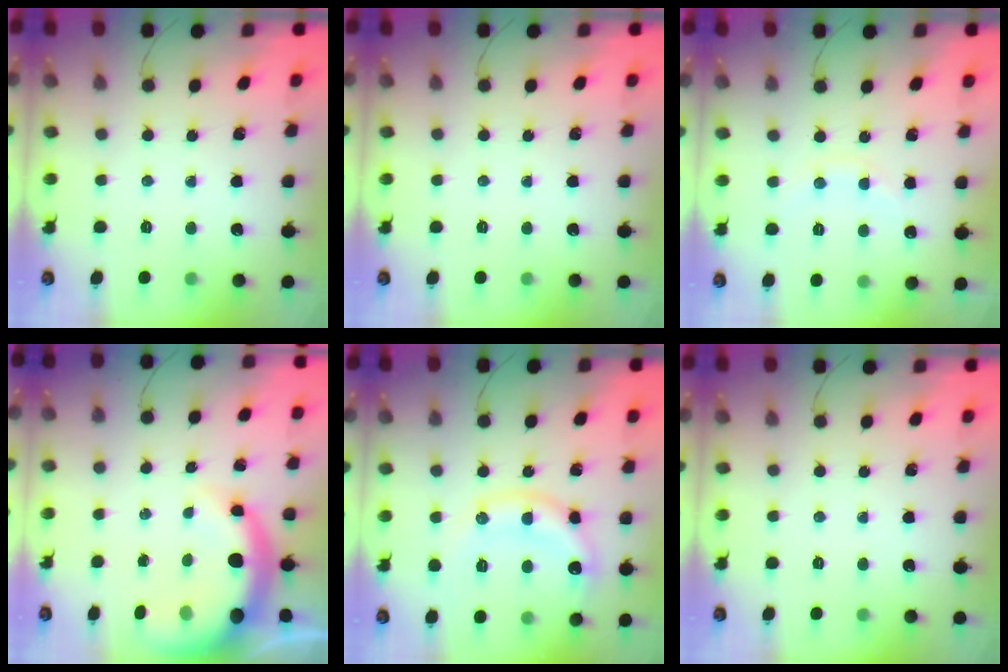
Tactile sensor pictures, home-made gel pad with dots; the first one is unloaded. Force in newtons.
{"total": 0.0}
{"total": 7.4, "press": 7.2, "slide": 1.6}
{"total": 8.1, "press": 7.9, "slide": 1.7}
{"total": 12.4, "press": 12.3, "slide": 1.4}
{"total": 0.0}